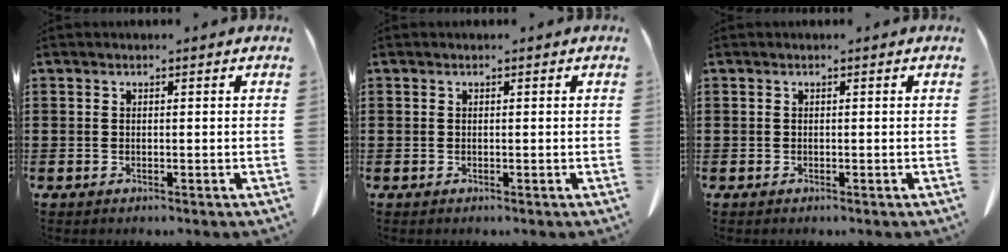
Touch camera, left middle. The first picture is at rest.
{"total": 0.0}
{"total": 0.0}